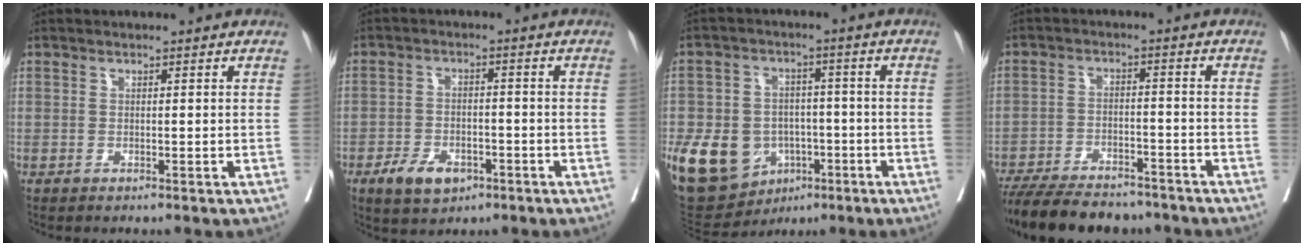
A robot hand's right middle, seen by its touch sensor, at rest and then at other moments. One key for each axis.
{"total": 5.9, "fx": -3.3, "fy": 3.5, "fz": 3.4, "tx": -0.061, "ty": 0.002, "tz": -0.050}
{"total": 13.5, "fx": -4.8, "fy": 10.6, "fz": 6.8, "tx": -0.143, "ty": 0.014, "tz": -0.065}
{"total": 15.5, "fx": -13.4, "fy": 4.4, "fz": 6.4, "tx": -0.125, "ty": -0.013, "tz": -0.200}